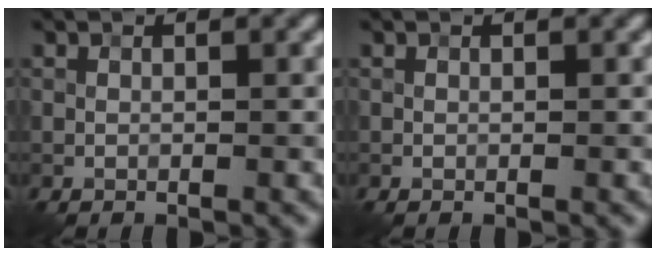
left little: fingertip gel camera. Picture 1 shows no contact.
{"total": 0.0}